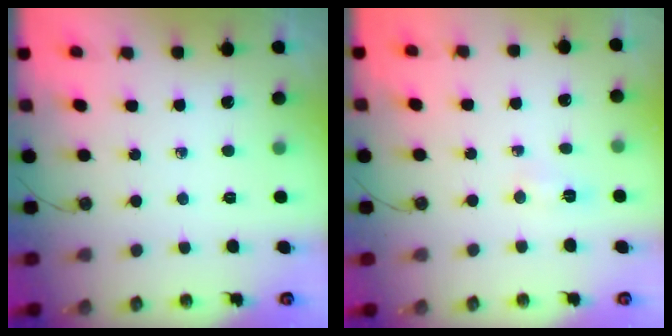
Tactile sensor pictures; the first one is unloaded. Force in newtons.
{"total": 2.6, "press": 2.6, "slide": 0.3}